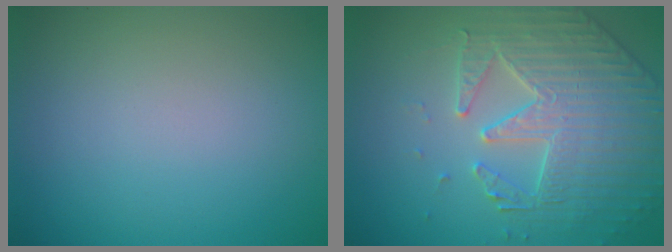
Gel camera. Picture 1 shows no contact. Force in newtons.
{"total": 4.4, "press": 4.4, "slide": 0.3}